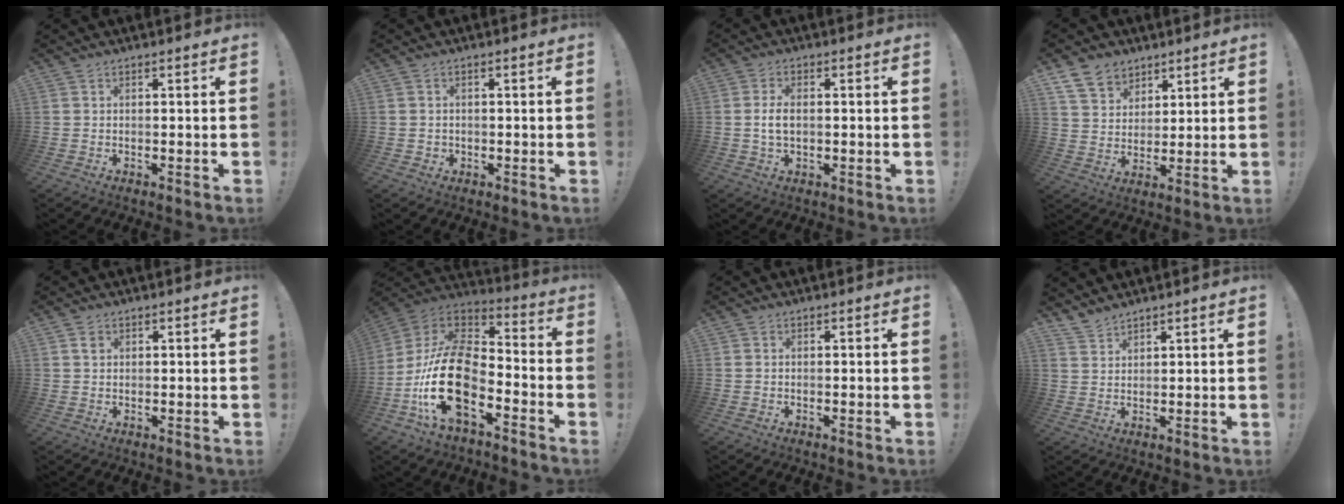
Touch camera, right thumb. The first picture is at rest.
{"total": 1.4, "force": [0.2, 1.4, 0.3], "torque": [0.002, -0.006, 0.001]}
{"total": 4.8, "force": [0.2, 2.8, 3.9], "torque": [-0.063, 0.000, 0.001]}
{"total": 9.4, "force": [6.5, 6.4, 2.3], "torque": [-0.045, -0.040, 0.130]}
{"total": 1.2, "force": [0.6, 1.0, 0.4], "torque": [0.002, -0.004, 0.010]}
{"total": 22.1, "force": [-8.0, 11.8, 16.9], "torque": [-0.352, 0.034, -0.132]}
{"total": 0.5, "force": [0.0, 0.5, 0.1], "torque": [-0.009, 0.005, 0.001]}
{"total": 3.7, "force": [3.4, 1.0, 0.9], "torque": [-0.022, -0.022, 0.066]}